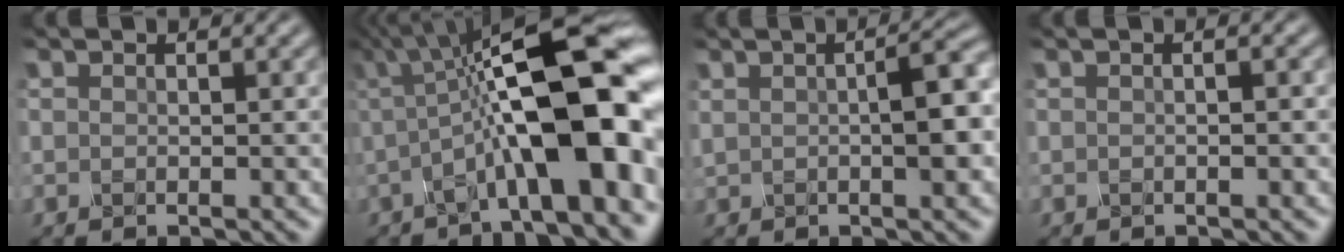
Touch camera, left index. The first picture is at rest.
{"total": 13.7, "force": [-0.3, 3.6, 13.2], "torque": [-0.195, 0.025, -0.011]}
{"total": 4.1, "force": [0.4, 1.0, 3.9], "torque": [-0.061, 0.014, 0.005]}
{"total": 1.1, "force": [0.0, 0.3, 1.1], "torque": [-0.014, -0.001, -0.004]}